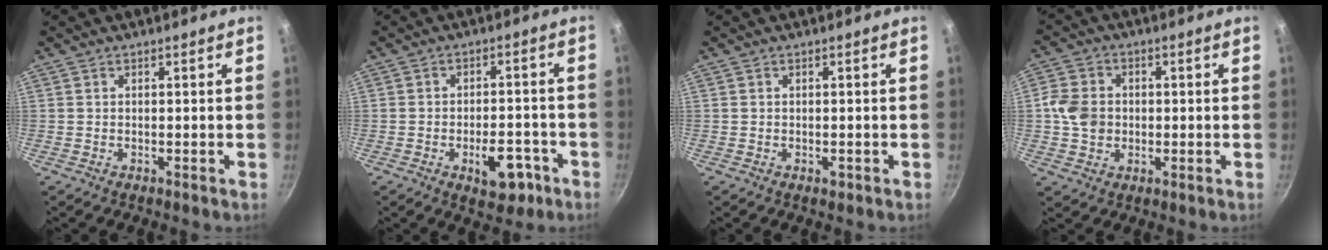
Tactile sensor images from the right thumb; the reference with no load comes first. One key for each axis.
{"total": 8.2, "fx": -3.6, "fy": 4.5, "fz": 5.9, "tx": -0.049, "ty": 0.021, "tz": -0.041}
{"total": 0.9, "fx": -0.3, "fy": 0.7, "fz": 0.5, "tx": -0.005, "ty": 0.001, "tz": -0.004}
{"total": 7.0, "fx": -0.2, "fy": 5.9, "fz": 3.8, "tx": -0.056, "ty": 0.007, "tz": -0.011}